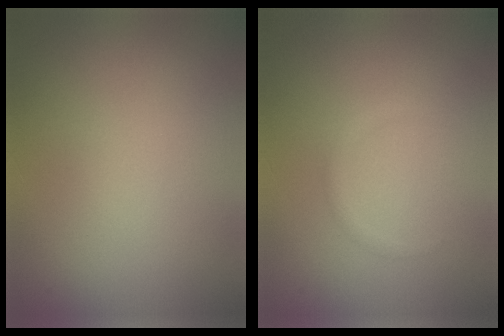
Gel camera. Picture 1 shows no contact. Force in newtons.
{"total": 0.7, "press": 0.7, "slide": 0.1}